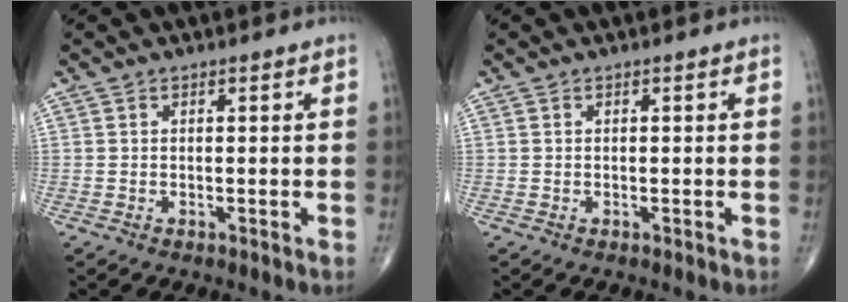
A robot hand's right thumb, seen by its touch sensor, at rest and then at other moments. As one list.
[{"total": 0.0}]